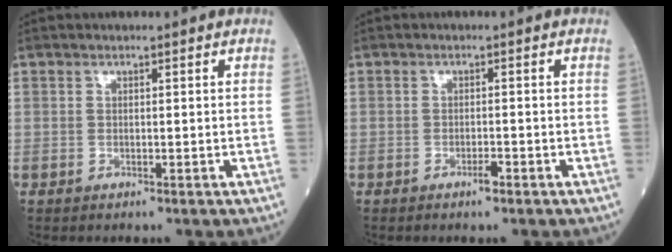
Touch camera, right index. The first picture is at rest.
{"total": 1.3, "force": [-0.9, 0.2, 0.9], "torque": [-0.017, 0.000, -0.016]}